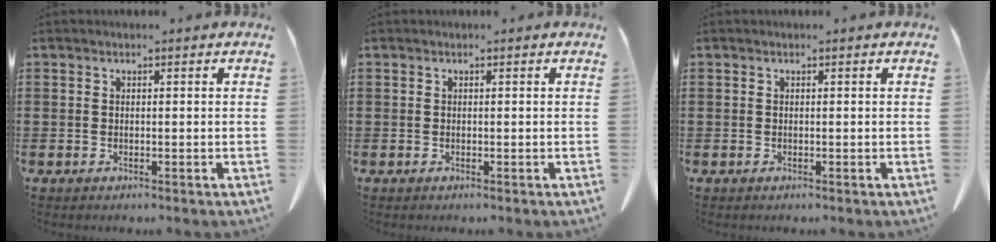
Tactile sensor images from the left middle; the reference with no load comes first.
{"total": 0.0}
{"total": 0.0}